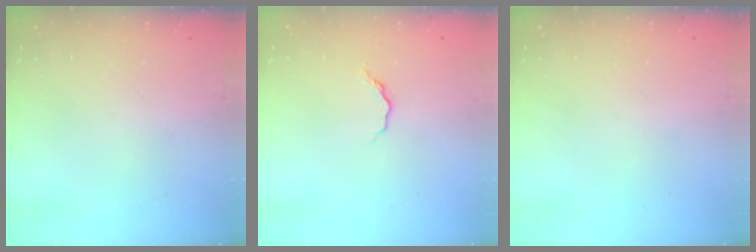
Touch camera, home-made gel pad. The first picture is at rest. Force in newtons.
{"total": 5.0, "press": 5.0, "slide": 0.5}
{"total": 0.0}